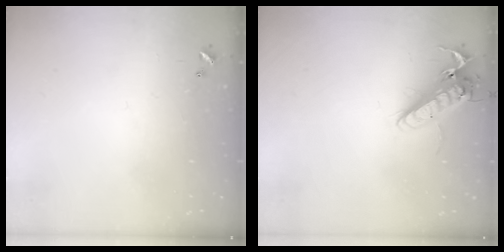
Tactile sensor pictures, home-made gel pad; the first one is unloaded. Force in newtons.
{"total": 13.8, "press": 13.7, "slide": 2.0}